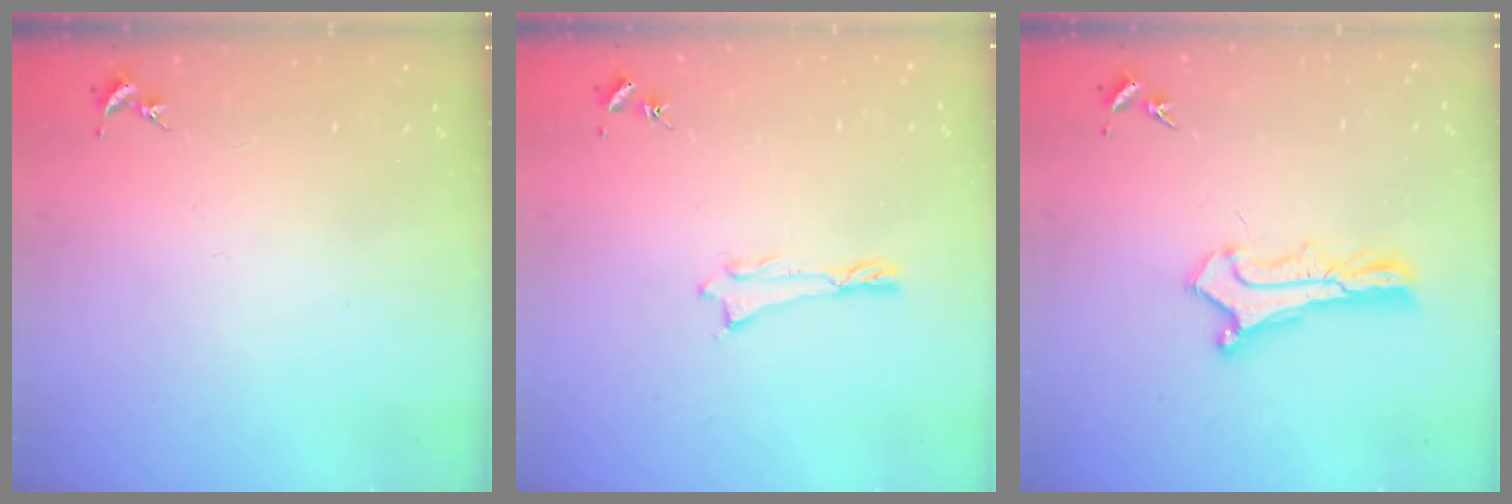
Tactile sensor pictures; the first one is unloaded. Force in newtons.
{"total": 0.0}
{"total": 1.1, "press": 1.1, "slide": 0.1}